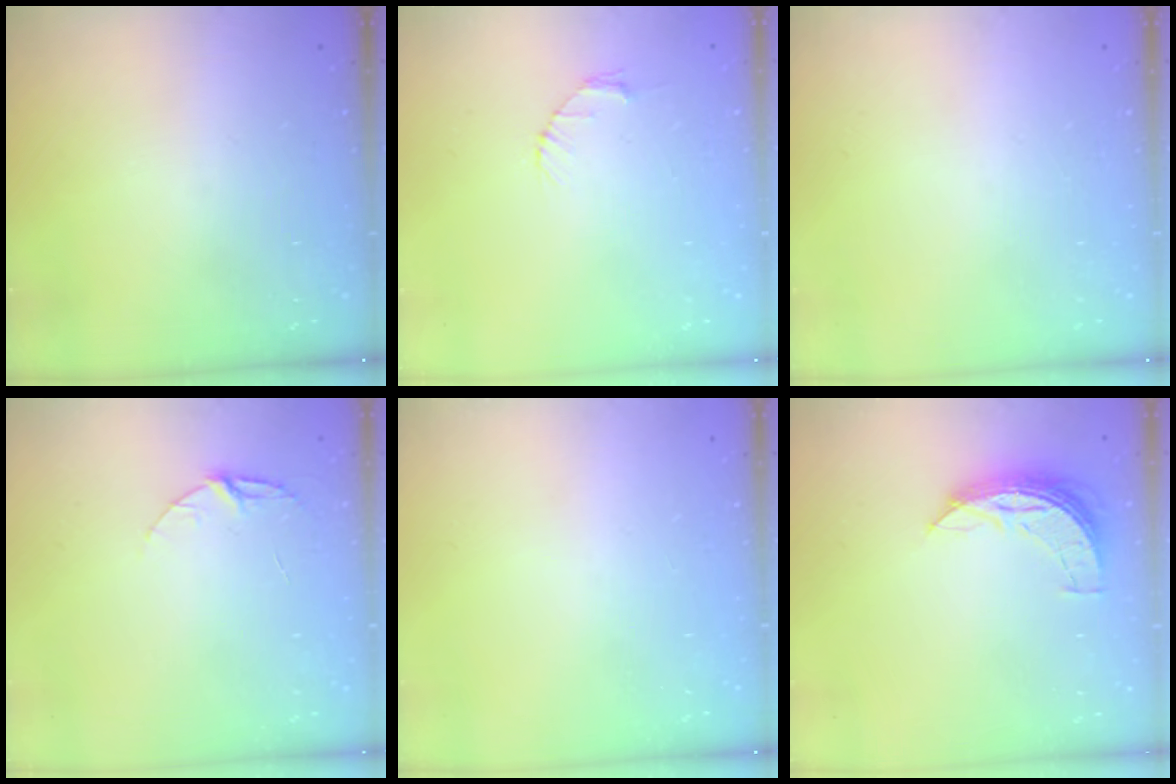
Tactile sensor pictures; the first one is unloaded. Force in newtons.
{"total": 2.7, "press": 2.7, "slide": 0.4}
{"total": 0.0}
{"total": 5.3, "press": 5.3, "slide": 0.5}
{"total": 0.0}
{"total": 6.9, "press": 6.9, "slide": 0.3}